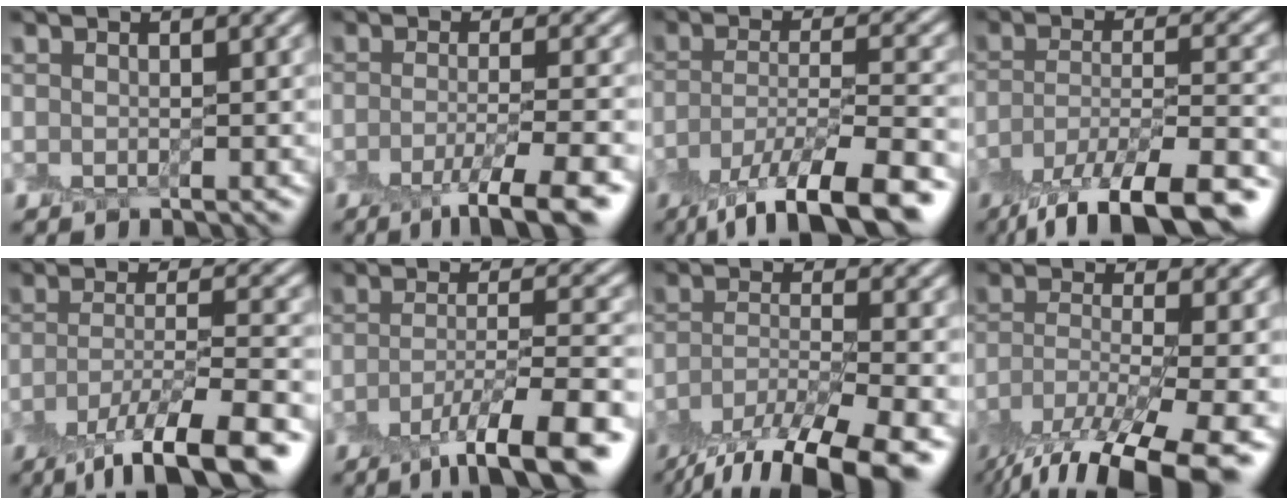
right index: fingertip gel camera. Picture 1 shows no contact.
{"total": 6.0, "force": [-3.0, 1.1, 5.0], "torque": [-0.070, -0.004, -0.055]}
{"total": 10.6, "force": [-6.5, 3.2, 7.7], "torque": [-0.130, -0.012, -0.107]}
{"total": 11.3, "force": [-7.6, 3.6, 7.5], "torque": [-0.134, -0.013, -0.124]}
{"total": 9.7, "force": [-5.6, 2.8, 7.4], "torque": [-0.115, -0.012, -0.093]}
{"total": 9.1, "force": [-4.8, 2.3, 7.4], "torque": [-0.108, -0.003, -0.081]}
{"total": 10.6, "force": [-7.3, 3.1, 7.1], "torque": [-0.130, -0.025, -0.123]}
{"total": 11.6, "force": [-7.2, 3.3, 8.4], "torque": [-0.162, -0.027, -0.121]}